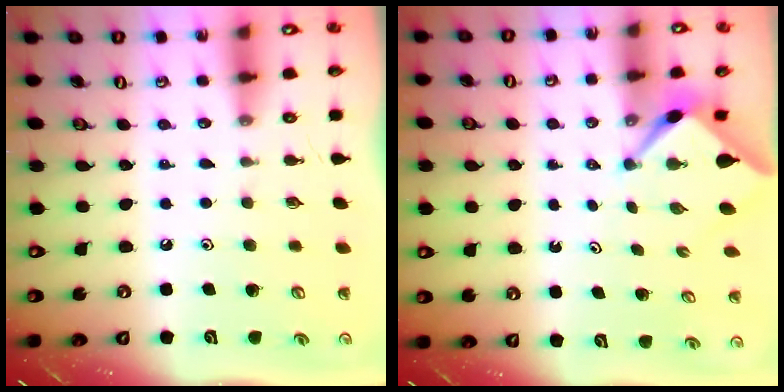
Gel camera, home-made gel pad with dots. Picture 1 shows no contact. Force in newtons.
{"total": 2.6, "press": 2.5, "slide": 0.4}